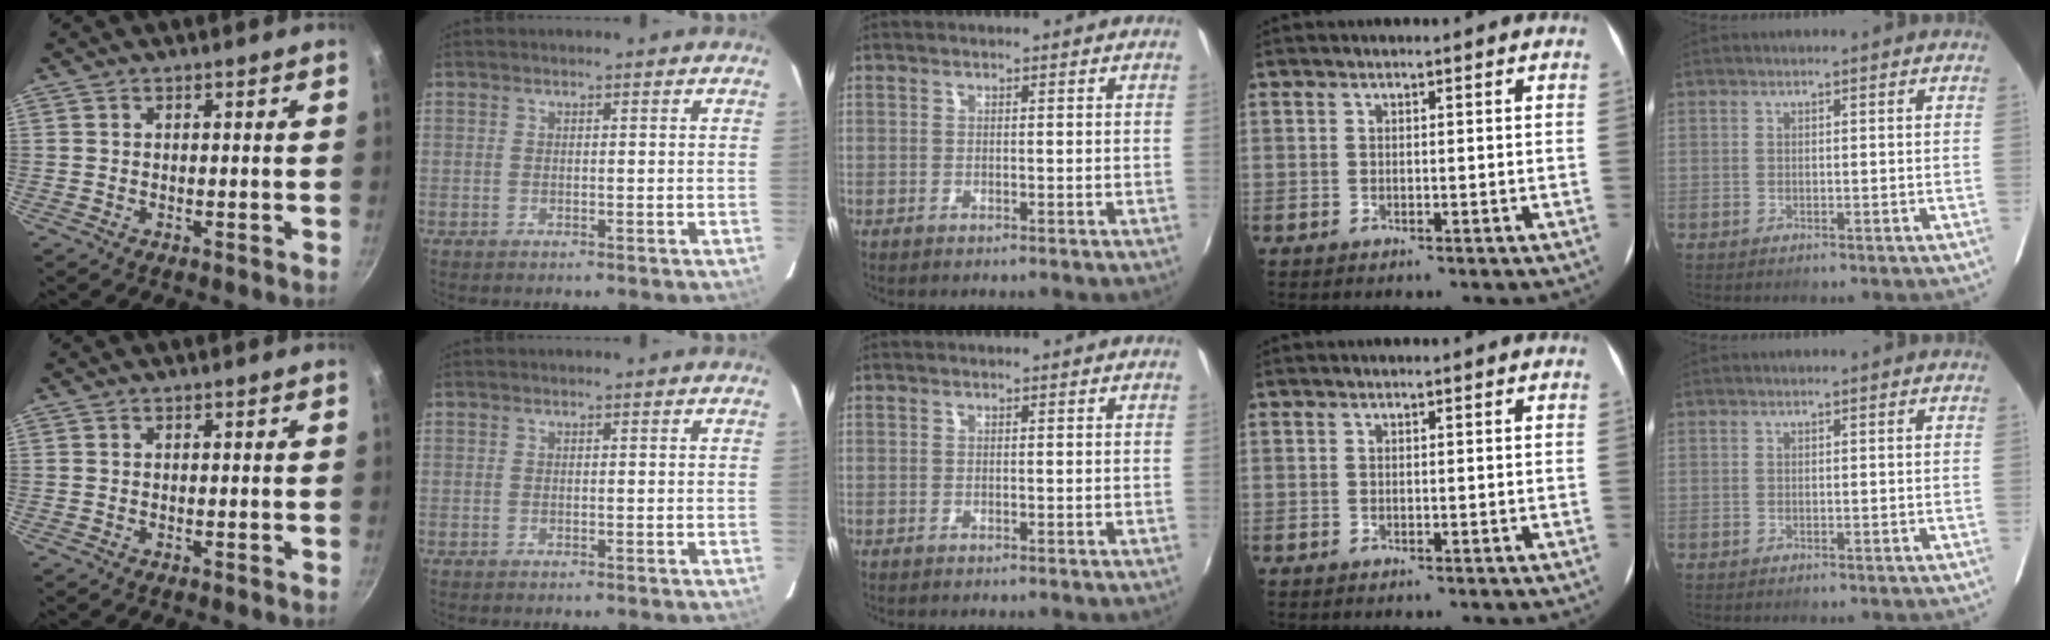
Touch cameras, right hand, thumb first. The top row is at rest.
{}